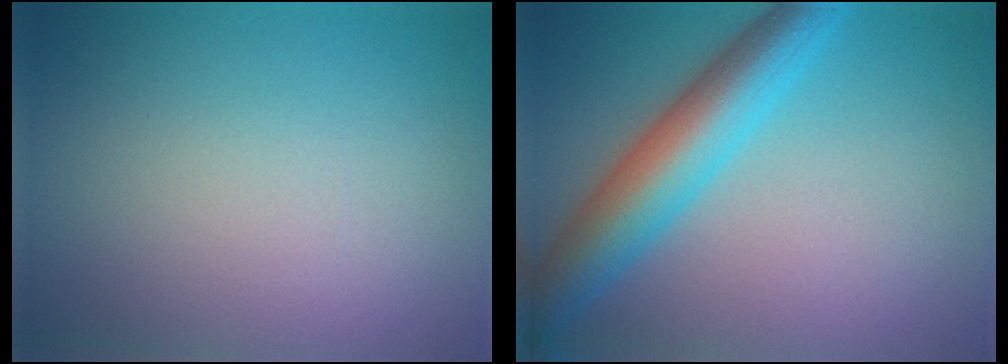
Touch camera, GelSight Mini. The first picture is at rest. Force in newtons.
{"total": 7.0, "press": 7.0, "slide": 0.2}